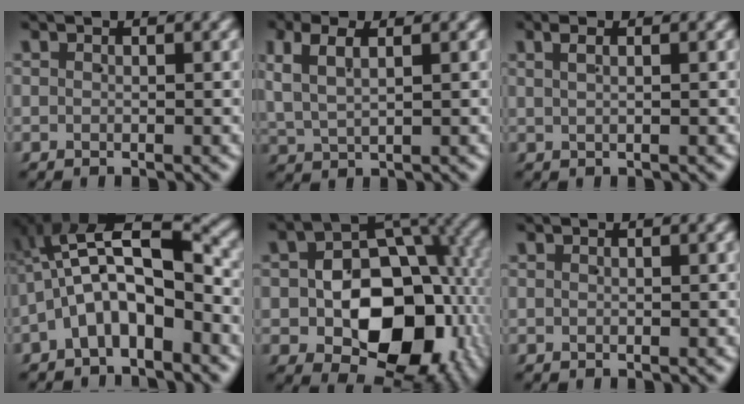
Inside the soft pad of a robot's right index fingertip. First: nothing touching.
{"total": 3.9, "force": [1.6, 2.4, 2.5], "torque": [-0.069, 0.002, 0.033]}
{"total": 1.4, "force": [0.8, 0.1, 1.1], "torque": [-0.017, 0.008, 0.015]}
{"total": 9.2, "force": [0.4, 6.1, 6.9], "torque": [-0.142, 0.001, -0.005]}
{"total": 14.2, "force": [-2.0, 9.5, 10.4], "torque": [-0.165, -0.038, -0.014]}
{"total": 0.0}